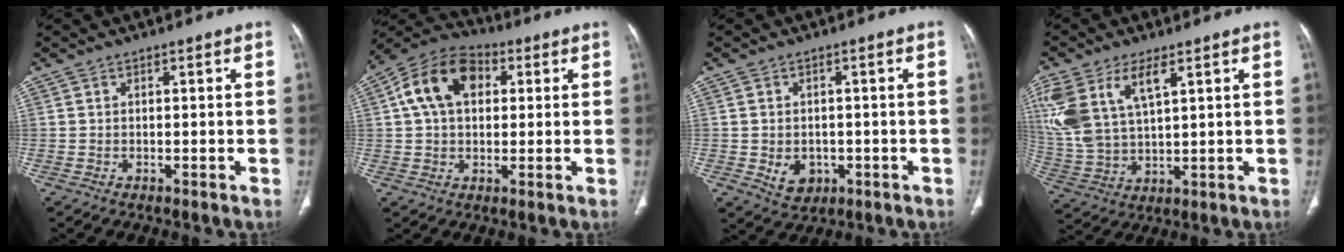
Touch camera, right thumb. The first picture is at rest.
{"total": 13.6, "force": [3.5, 9.1, 9.5], "torque": [-0.156, 0.022, 0.052]}
{"total": 5.1, "force": [-1.2, 4.1, 2.9], "torque": [-0.031, 0.004, -0.004]}
{"total": 15.0, "force": [6.5, 7.3, 11.3], "torque": [-0.260, -0.011, 0.139]}